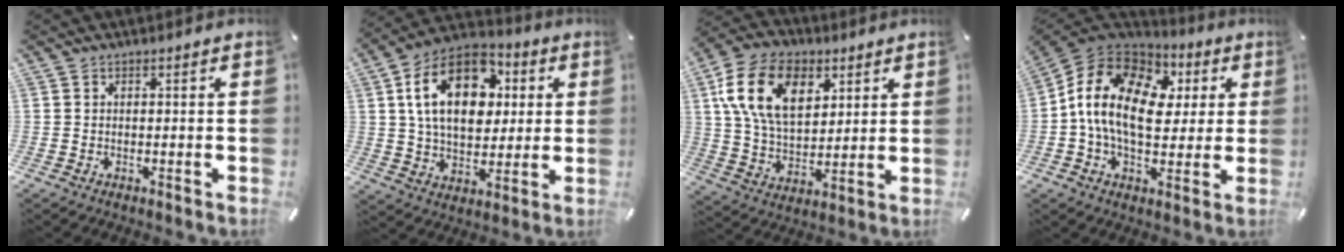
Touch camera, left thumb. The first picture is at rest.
{"total": 19.2, "force": [5.2, 12.8, 13.3], "torque": [-0.244, -0.004, 0.088]}
{"total": 16.5, "force": [6.4, 11.1, 10.4], "torque": [-0.213, -0.003, 0.119]}
{"total": 16.0, "force": [1.0, 11.0, 11.5], "torque": [-0.250, 0.001, 0.017]}